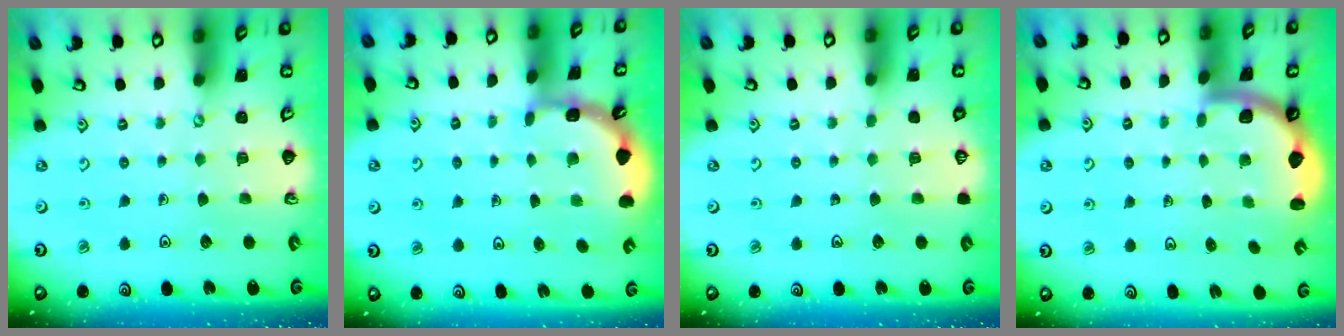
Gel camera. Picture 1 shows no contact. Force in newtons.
{"total": 2.2, "press": 2.2, "slide": 0.1}
{"total": 0.0}
{"total": 1.8, "press": 1.8, "slide": 0.1}